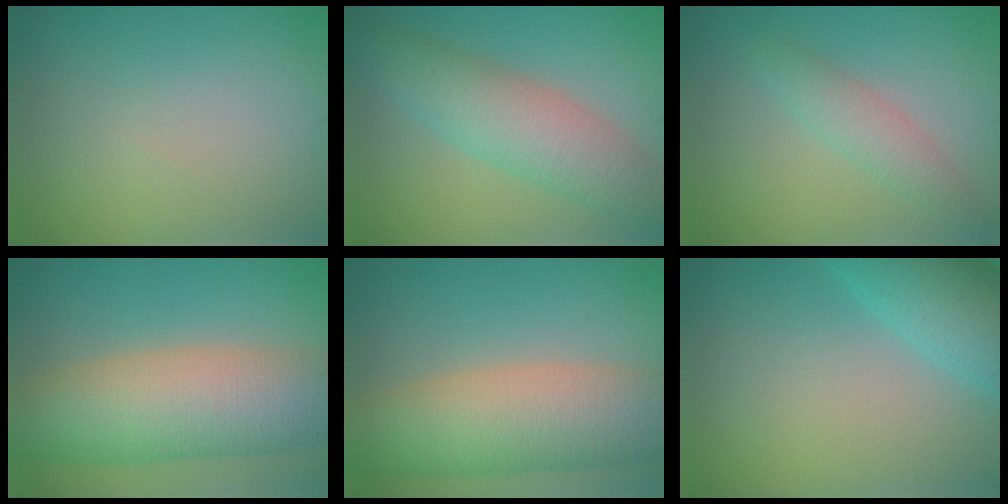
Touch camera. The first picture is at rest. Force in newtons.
{"total": 6.2, "press": 6.2, "slide": 0.1}
{"total": 2.4, "press": 2.4, "slide": 0.1}
{"total": 10.7, "press": 10.7, "slide": 0.6}
{"total": 9.2, "press": 9.2, "slide": 0.8}
{"total": 6.6, "press": 6.6, "slide": 0.2}